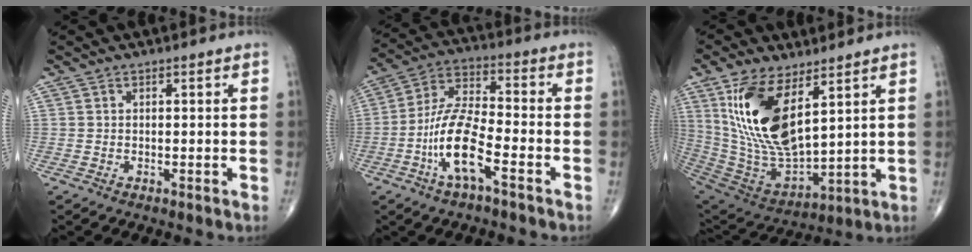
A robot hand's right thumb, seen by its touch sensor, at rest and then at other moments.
{"total": 12.3, "force": [-4.9, 3.7, 10.6], "torque": [-0.219, 0.036, -0.098]}
{"total": 19.2, "force": [7.6, 8.5, 15.5], "torque": [-0.294, -0.035, 0.165]}